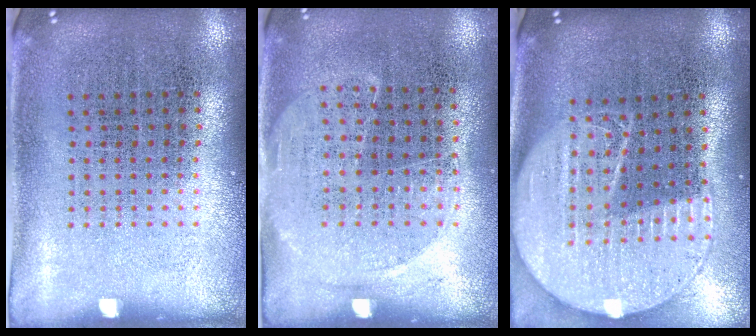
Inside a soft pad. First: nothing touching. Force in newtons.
{"total": 1.4, "press": 1.2, "slide": 0.8}
{"total": 2.1, "press": 1.8, "slide": 1.1}